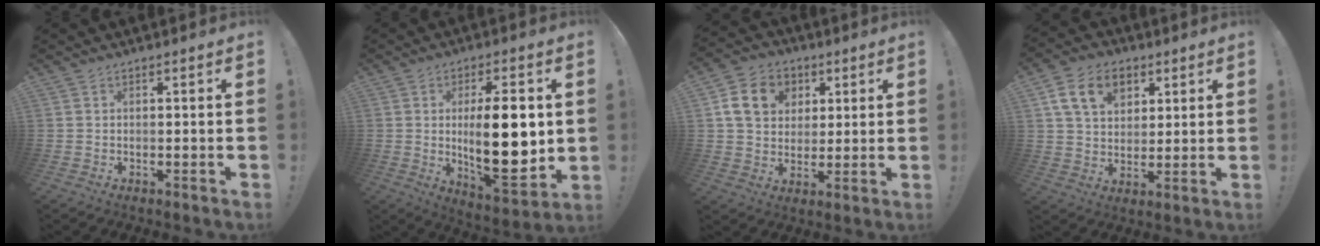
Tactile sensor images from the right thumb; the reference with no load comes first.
{"total": 19.7, "force": [0.9, 7.4, 18.2], "torque": [-0.298, -0.016, 0.013]}
{"total": 13.4, "force": [4.6, 10.9, 6.4], "torque": [-0.090, -0.008, 0.093]}
{"total": 13.8, "force": [6.2, 9.7, 7.5], "torque": [-0.110, -0.018, 0.119]}